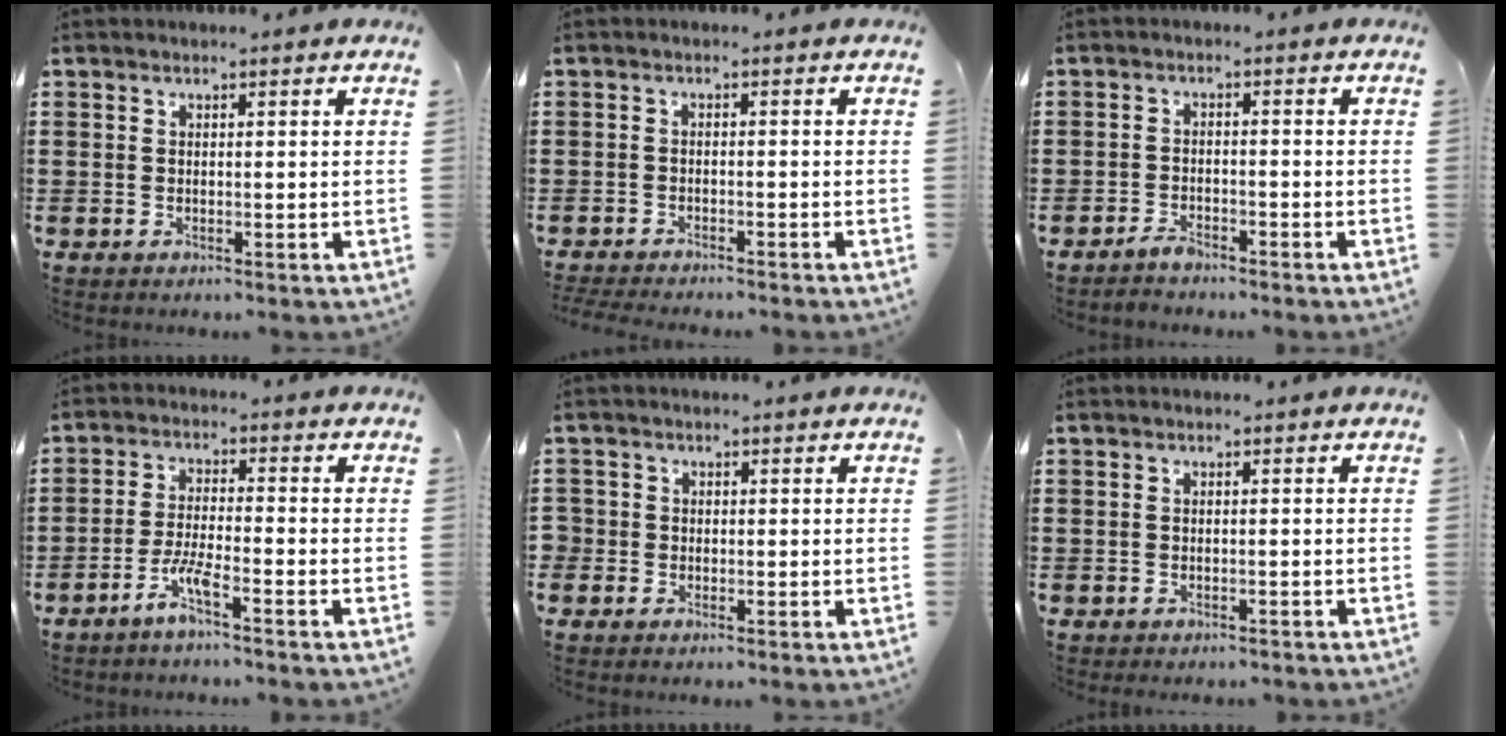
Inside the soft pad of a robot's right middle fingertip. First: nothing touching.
{"total": 2.2, "force": [-2.2, 0.2, 0.1], "torque": [-0.007, 0.000, -0.047]}
{"total": 2.3, "force": [-2.2, 0.5, 0.6], "torque": [-0.015, 0.003, -0.044]}
{"total": 4.6, "force": [-3.1, 0.4, 3.4], "torque": [-0.072, 0.000, -0.059]}
{"total": 1.3, "force": [-0.3, 1.3, 0.1], "torque": [-0.007, 0.005, -0.008]}
{"total": 1.1, "force": [-0.9, 0.5, -0.1], "torque": [0.001, 0.005, -0.022]}